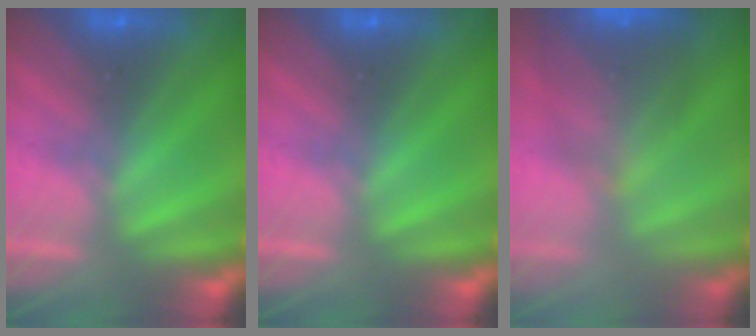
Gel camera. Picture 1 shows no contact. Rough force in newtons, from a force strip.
{"total": 0.0}
{"total": 8.5}